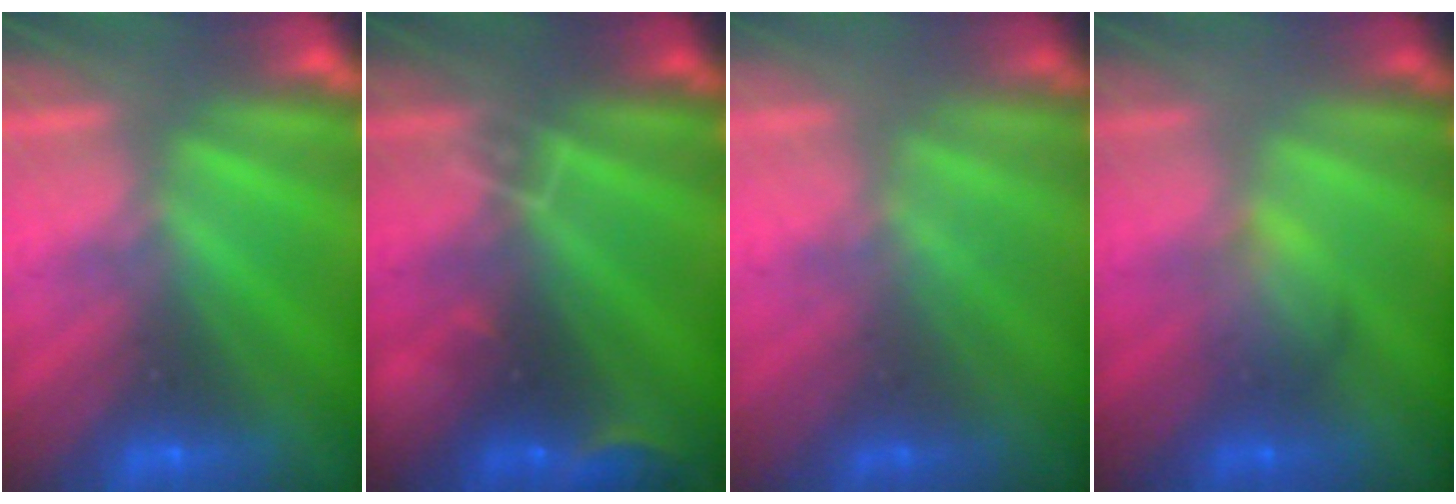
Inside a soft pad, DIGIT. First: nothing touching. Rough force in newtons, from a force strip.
{"total": 2.9}
{"total": 1.3}
{"total": 2.2}